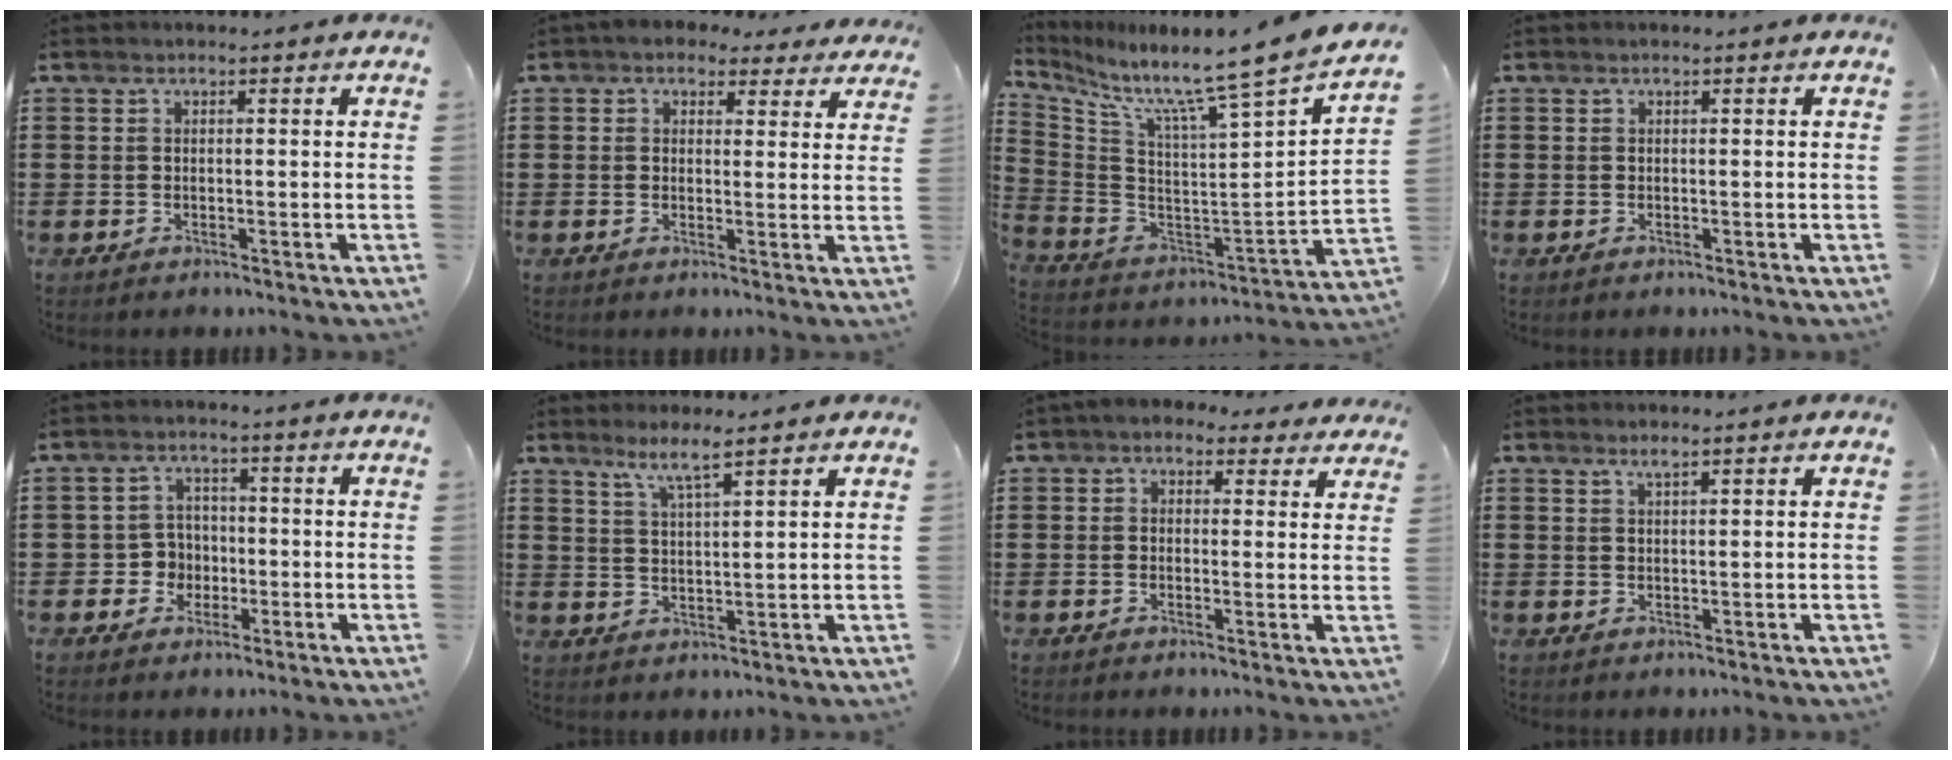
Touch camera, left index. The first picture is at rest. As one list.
[{"total": 3.8, "force": [3.2, 1.7, 1.1], "torque": [-0.025, -0.005, 0.058]}, {"total": 8.3, "force": [7.1, -1.5, 3.9], "torque": [-0.093, -0.089, 0.100]}, {"total": 0.0}, {"total": 4.3, "force": [-1.0, 4.0, 1.2], "torque": [-0.037, 0.008, -0.020]}, {"total": 4.1, "force": [3.4, -0.3, 2.4], "torque": [-0.055, -0.007, 0.060]}, {"total": 2.3, "force": [1.5, 1.5, 0.9], "torque": [-0.018, 0.002, 0.024]}, {"total": 1.6, "force": [1.3, -0.1, 0.9], "torque": [-0.018, -0.001, 0.025]}]